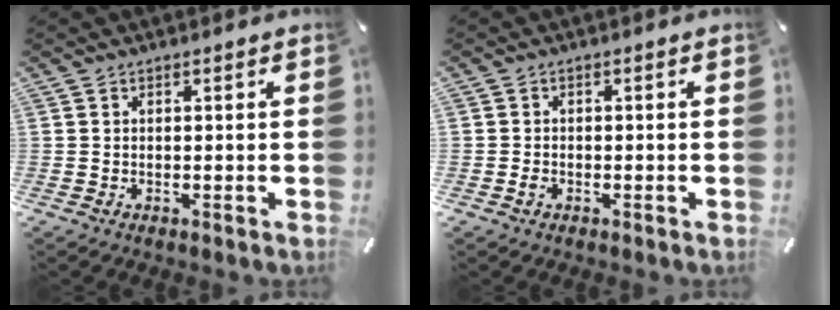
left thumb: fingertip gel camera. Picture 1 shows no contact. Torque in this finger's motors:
{"motor_torque": [-0.42, 0.72, -1.12, 1.02, -0.14]}